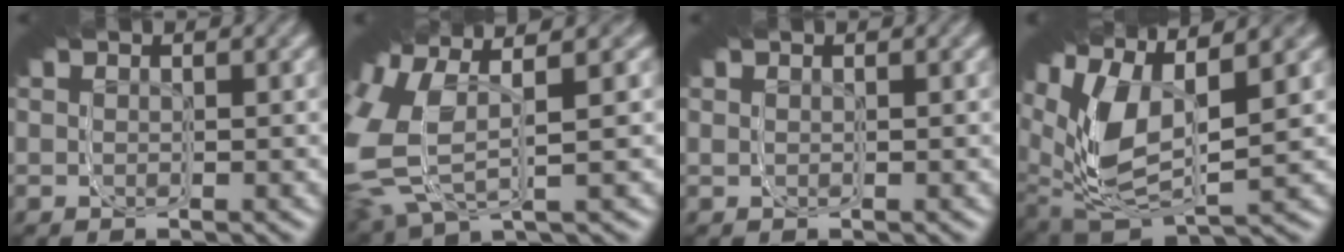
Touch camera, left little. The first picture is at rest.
{"total": 11.9, "force": [2.2, 8.4, 8.1], "torque": [-0.169, 0.003, 0.019]}
{"total": 0.6, "force": [0.1, 0.5, 0.3], "torque": [-0.007, 0.001, 0.001]}
{"total": 11.9, "force": [1.2, 7.8, 8.9], "torque": [-0.140, 0.008, 0.003]}